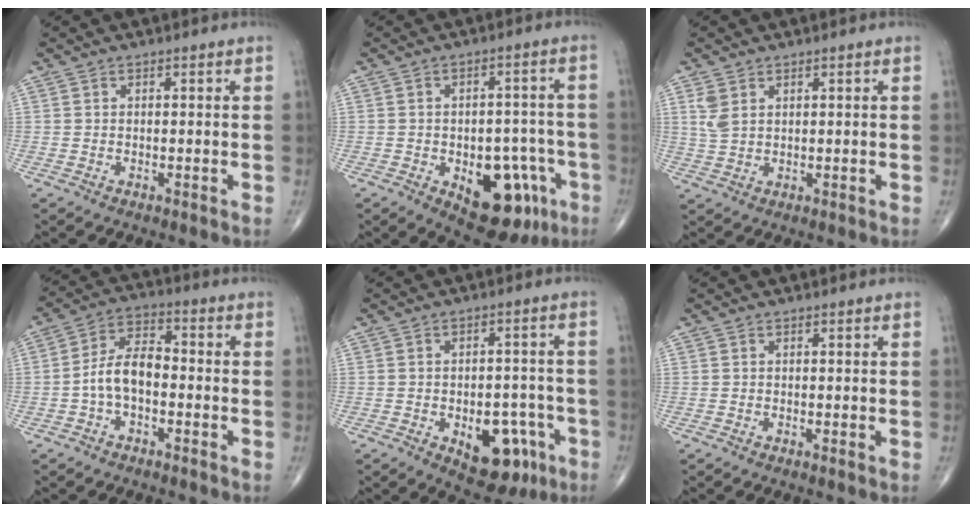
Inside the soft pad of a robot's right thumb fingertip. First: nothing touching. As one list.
[{"total": 15.0, "force": [-5.9, 8.4, 11.0], "torque": [-0.105, 0.033, -0.067]}, {"total": 3.5, "force": [1.6, 2.1, 2.3], "torque": [-0.049, 0.001, 0.043]}, {"total": 8.0, "force": [-1.8, 4.4, 6.4], "torque": [-0.111, 0.035, -0.043]}, {"total": 11.9, "force": [-4.8, 6.8, 8.5], "torque": [-0.076, 0.029, -0.055]}, {"total": 0.0}]